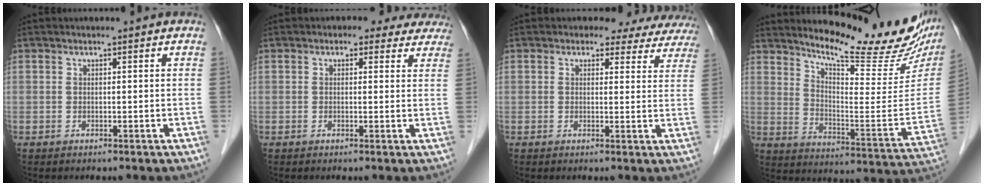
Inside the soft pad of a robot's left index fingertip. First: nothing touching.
{"total": 5.7, "force": [4.7, 3.1, 0.9], "torque": [0.009, 0.006, 0.035]}
{"total": 9.9, "force": [8.9, 4.3, 1.1], "torque": [0.024, -0.004, 0.066]}
{"total": 20.9, "force": [17.8, 3.6, 10.3], "torque": [-0.154, -0.066, 0.236]}